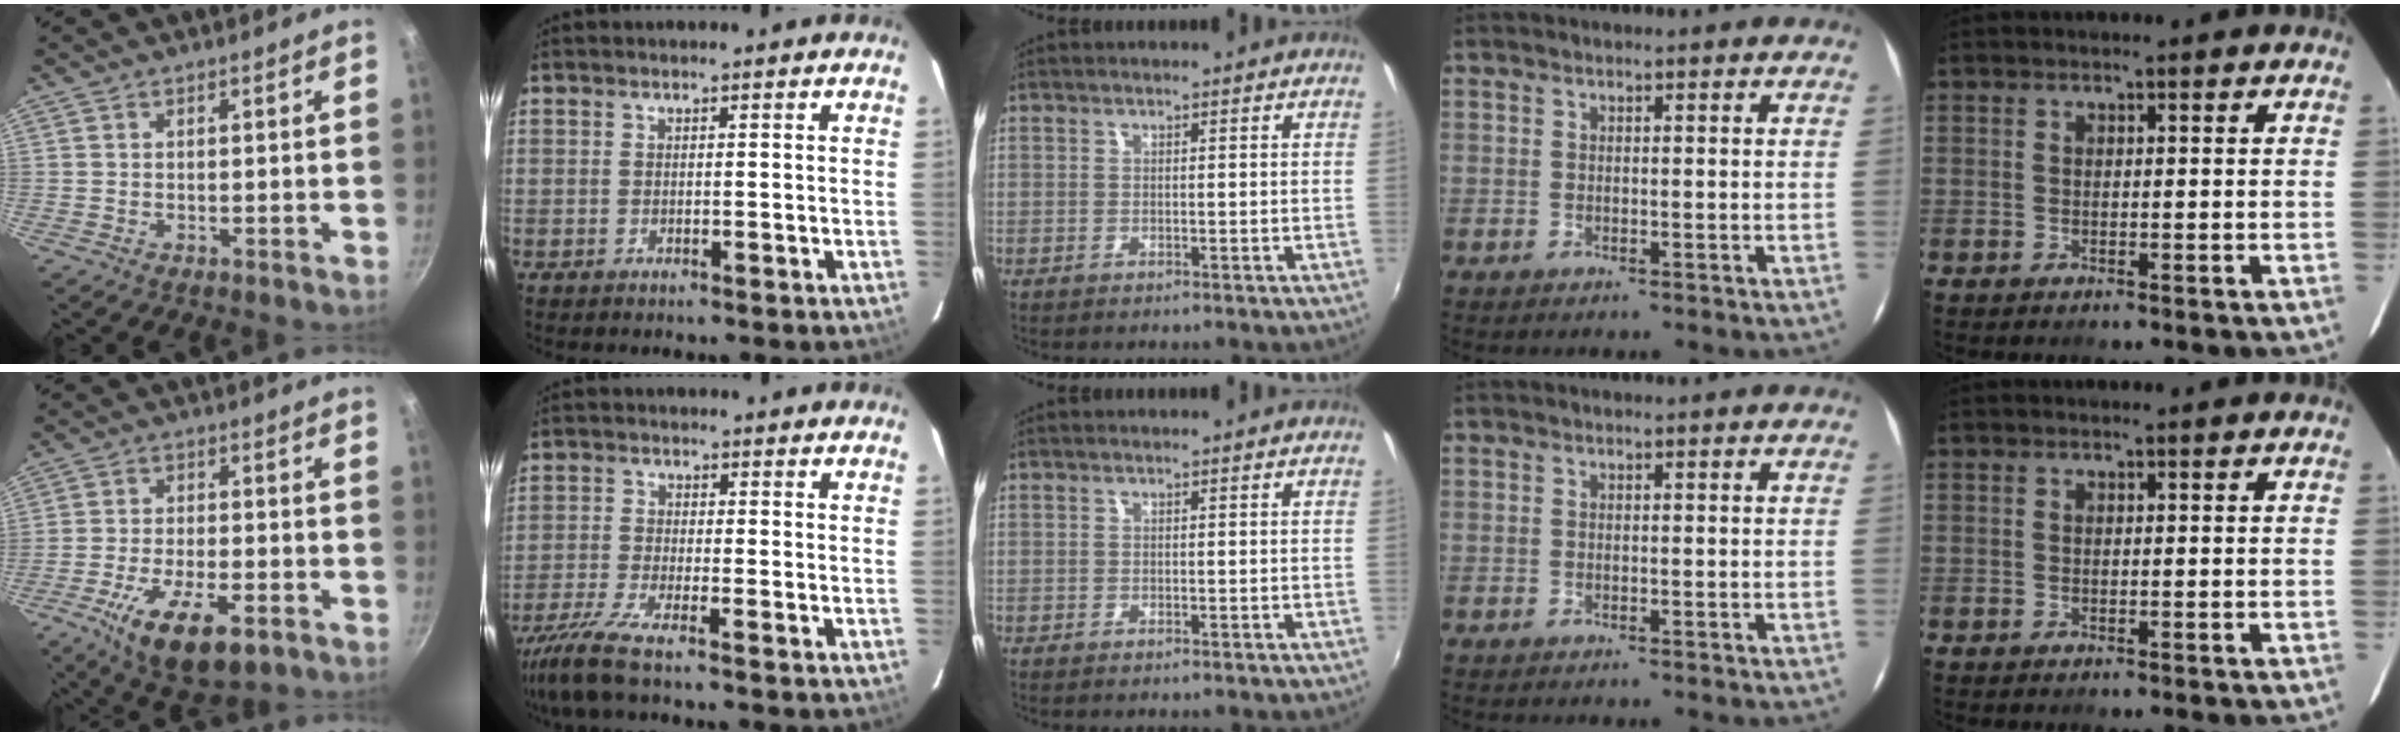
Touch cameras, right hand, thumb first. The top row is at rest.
{"thumb": {"total": 14.3, "force": [-6.8, 5.8, 11.1], "torque": [-0.188, 0.016, -0.113]}, "index": {"total": 8.4, "force": [-6.9, -0.1, 4.8], "torque": [-0.116, -0.031, -0.130]}}